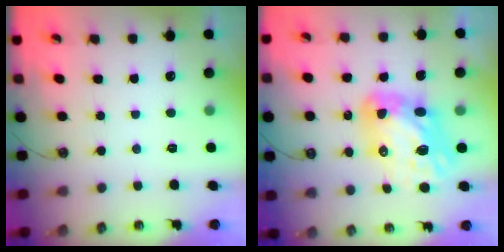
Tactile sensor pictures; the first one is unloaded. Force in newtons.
{"total": 13.8, "press": 13.7, "slide": 1.2}